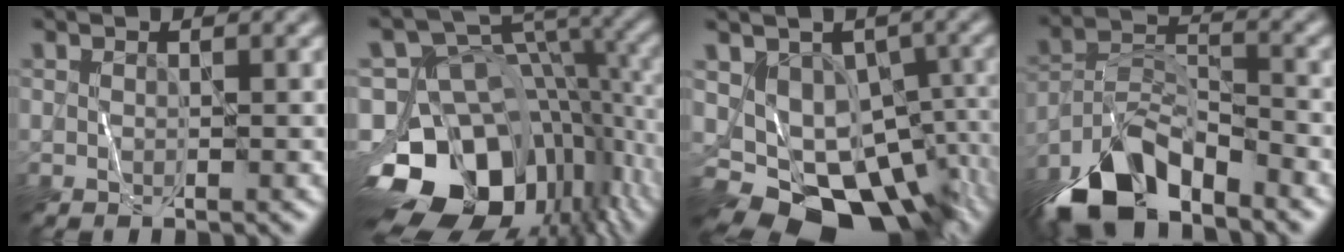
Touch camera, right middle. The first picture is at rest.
{"total": 16.3, "force": [-6.4, 11.0, 10.2], "torque": [-0.188, -0.002, -0.108]}
{"total": 12.9, "force": [-5.6, 9.0, 7.4], "torque": [-0.108, -0.018, -0.061]}
{"total": 8.4, "force": [-6.3, 3.3, 4.5], "torque": [-0.085, -0.004, -0.126]}